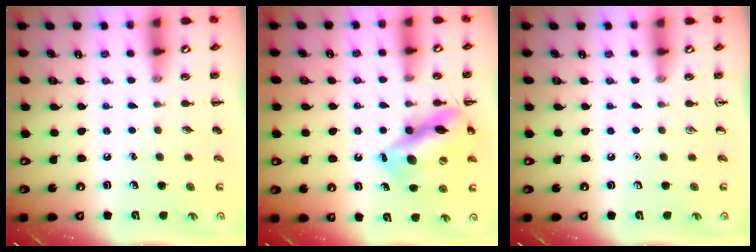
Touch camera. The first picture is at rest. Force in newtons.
{"total": 15.2, "press": 15.0, "slide": 2.2}
{"total": 0.0}